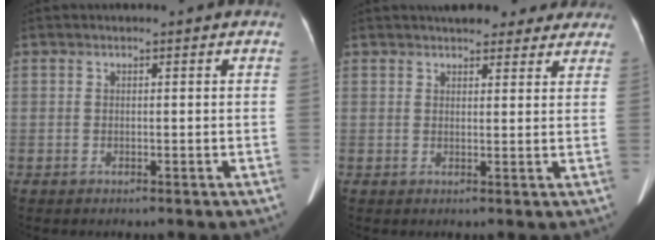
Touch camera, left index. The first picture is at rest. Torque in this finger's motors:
{"motor_torque": [0.47, -0.49, 0.01, 0.04]}